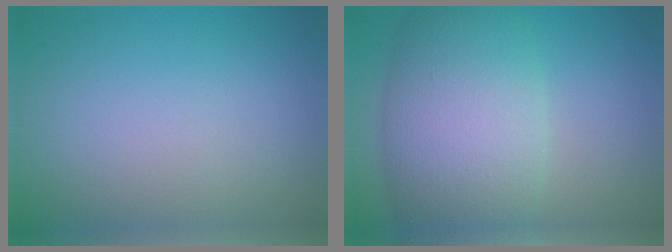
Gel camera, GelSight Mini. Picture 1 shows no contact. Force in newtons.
{"total": 9.8, "press": 9.8, "slide": 0.3}